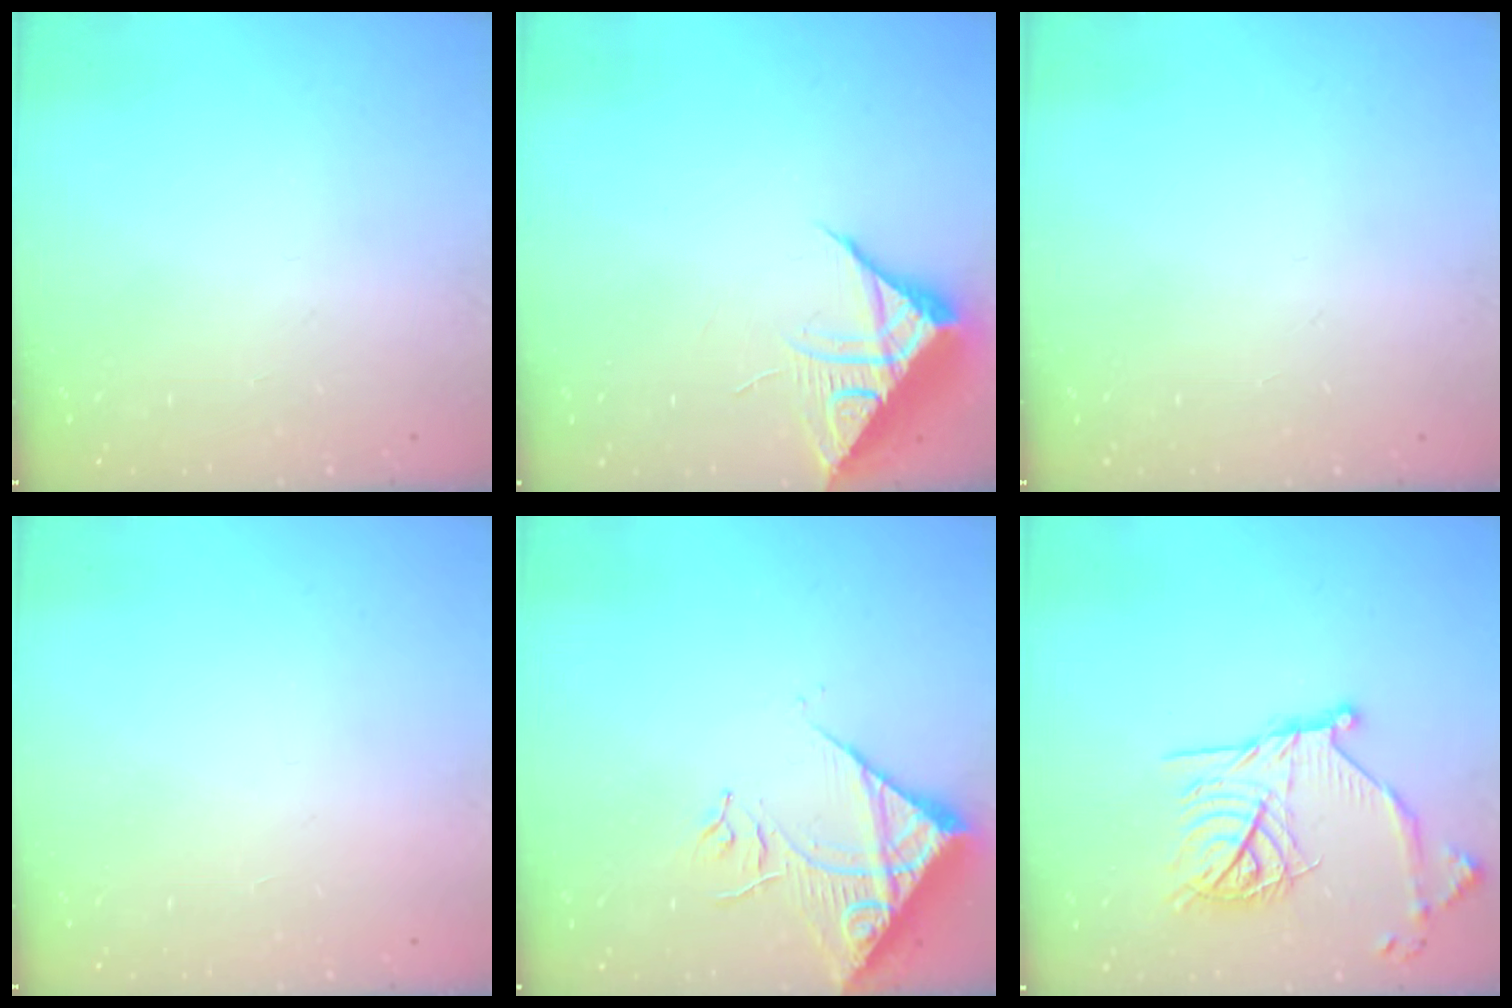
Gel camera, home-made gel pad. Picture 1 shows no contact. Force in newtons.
{"total": 9.7, "press": 9.7, "slide": 0.5}
{"total": 0.0}
{"total": 1.5, "press": 1.5, "slide": 0.1}
{"total": 11.7, "press": 11.6, "slide": 1.5}
{"total": 19.4, "press": 19.3, "slide": 1.5}